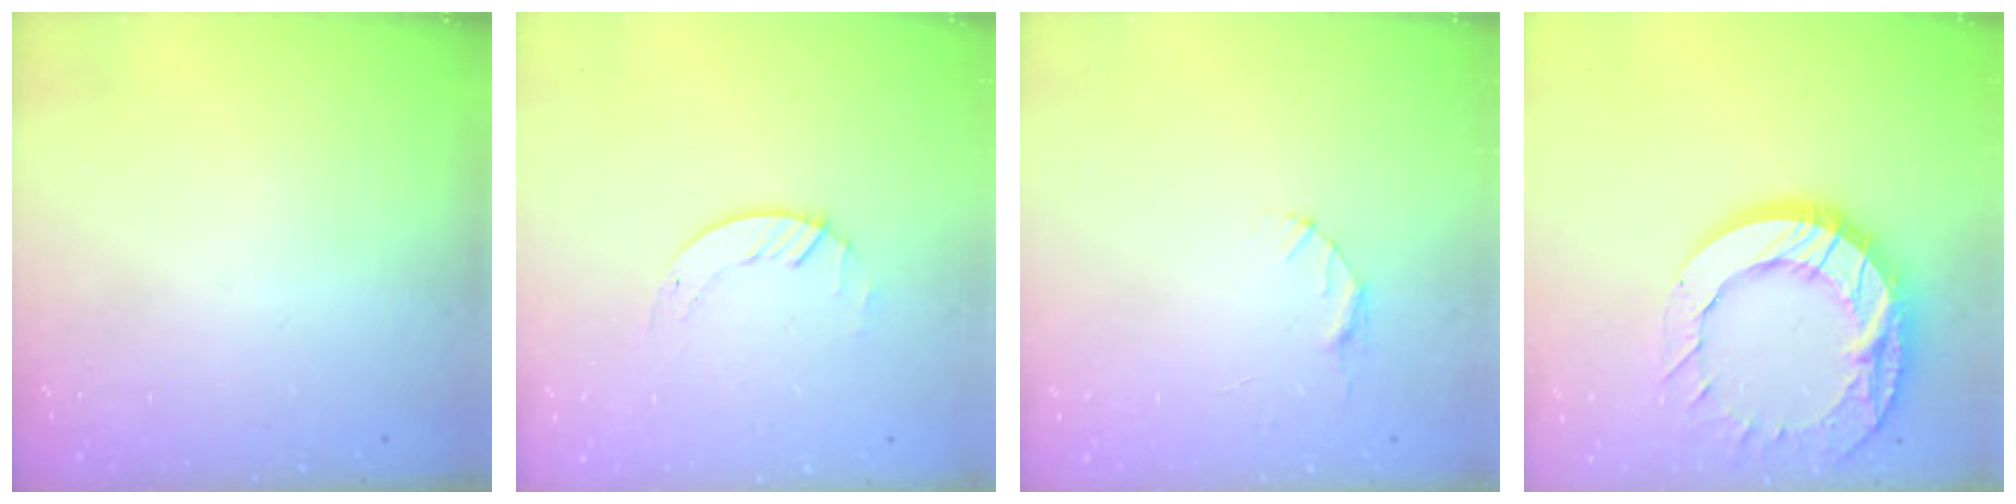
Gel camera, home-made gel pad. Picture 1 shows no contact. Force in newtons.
{"total": 2.0, "press": 2.0, "slide": 0.2}
{"total": 3.2, "press": 3.2, "slide": 0.4}
{"total": 20.9, "press": 20.8, "slide": 1.9}